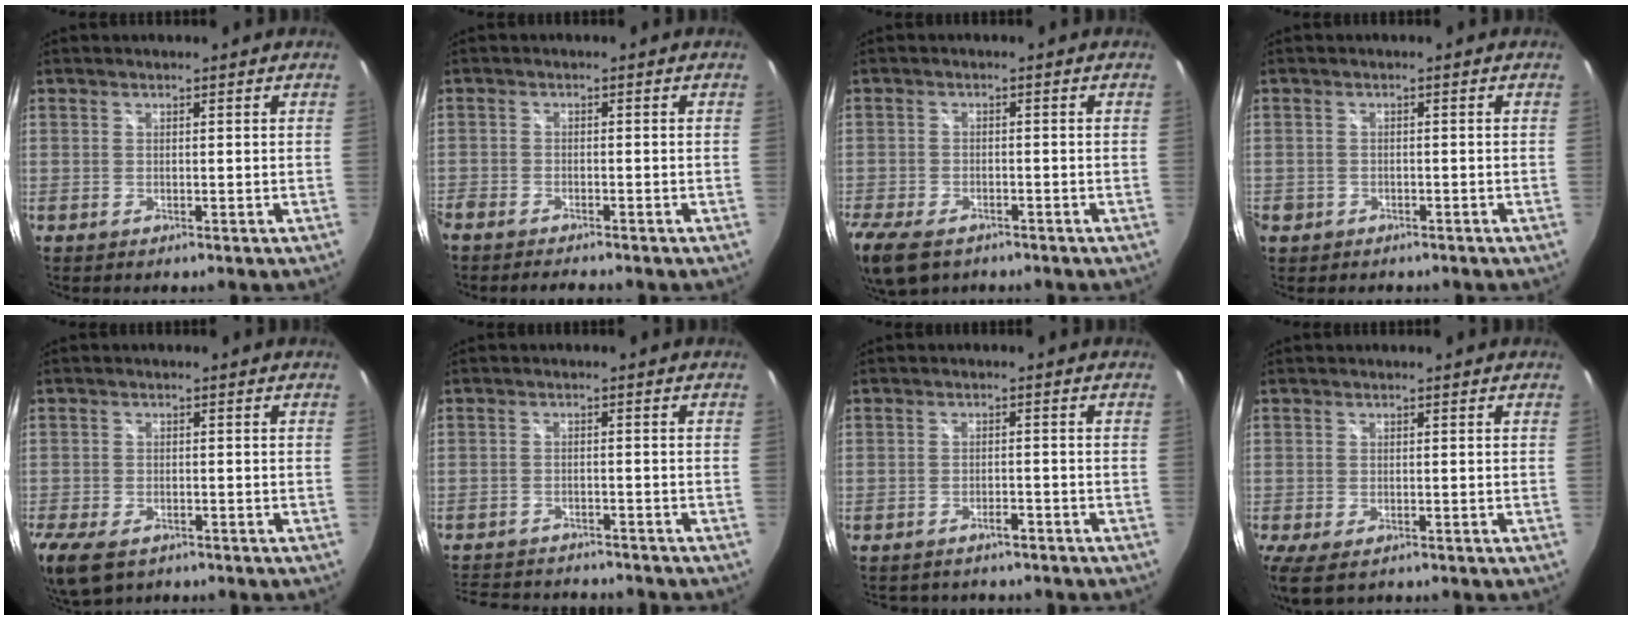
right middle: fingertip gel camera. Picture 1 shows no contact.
{"total": 4.3, "force": [-3.9, 1.0, 1.5], "torque": [-0.046, -0.018, -0.069]}
{"total": 10.0, "force": [-6.9, 5.0, 5.2], "torque": [-0.142, -0.035, -0.129]}
{"total": 2.7, "force": [-1.3, 2.3, 0.7], "torque": [-0.023, -0.001, -0.018]}
{"total": 9.2, "force": [-5.9, 4.8, 5.2], "torque": [-0.136, -0.036, -0.111]}
{"total": 12.6, "force": [-11.1, 4.2, 4.3], "torque": [-0.108, -0.004, -0.166]}
{"total": 4.2, "force": [-3.6, 1.8, 1.3], "torque": [-0.033, -0.004, -0.048]}
{"total": 5.9, "force": [-3.3, 2.7, 4.1], "torque": [-0.084, -0.029, -0.052]}